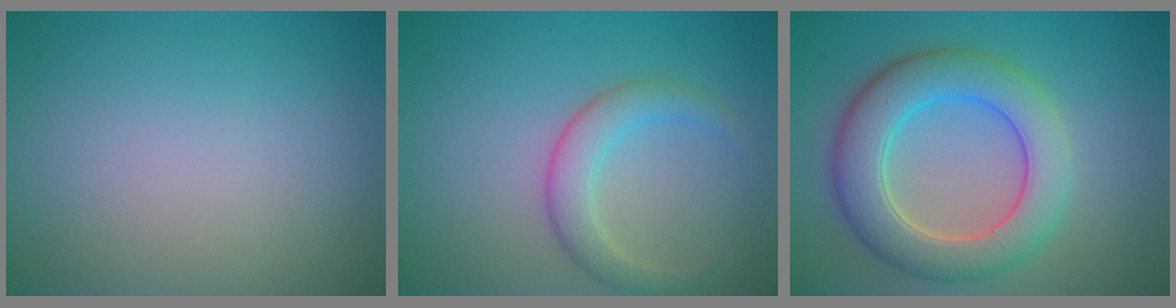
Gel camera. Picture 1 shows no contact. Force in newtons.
{"total": 3.1, "press": 3.1, "slide": 0.1}
{"total": 8.3, "press": 8.3, "slide": 0.1}